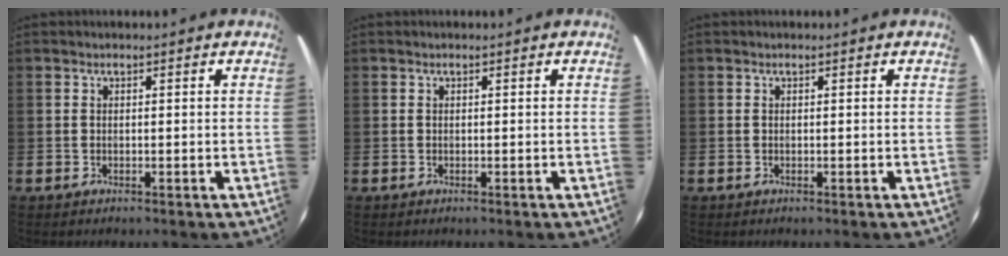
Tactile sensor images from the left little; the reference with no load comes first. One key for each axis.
{"total": 0.0}
{"total": 0.0}